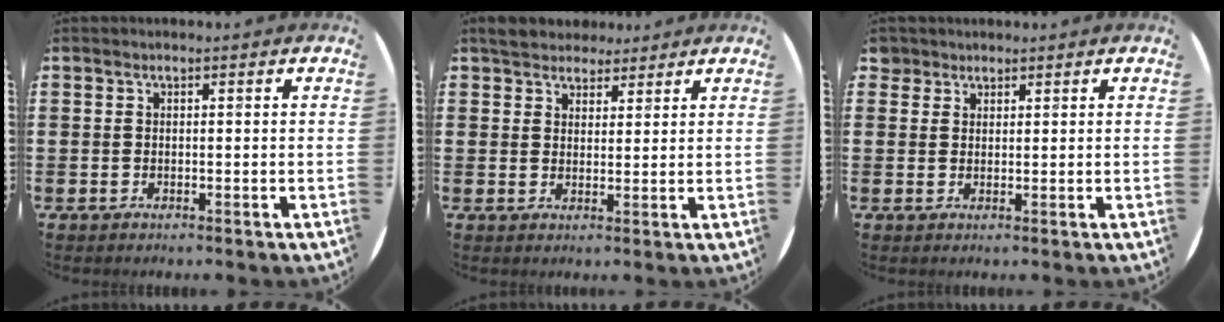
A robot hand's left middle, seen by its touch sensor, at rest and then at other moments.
{"total": 3.9, "force": [3.5, 1.5, 0.4], "torque": [-0.011, -0.005, 0.066]}
{"total": 2.0, "force": [1.7, 1.1, 0.0], "torque": [0.003, 0.003, 0.032]}